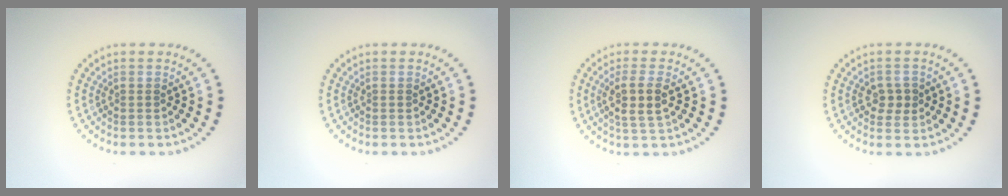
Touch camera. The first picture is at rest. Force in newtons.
{"total": 0.0}
{"total": 2.9, "press": 2.6, "slide": 1.4}
{"total": 1.9, "press": 1.8, "slide": 0.4}